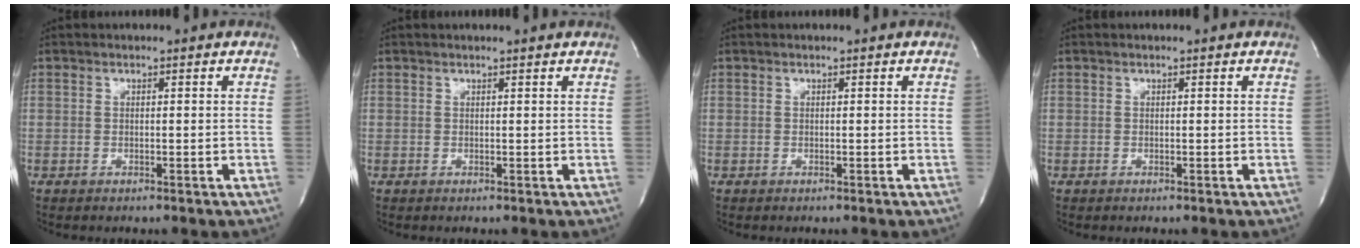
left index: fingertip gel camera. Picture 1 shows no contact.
{"total": 1.4, "force": [1.3, -0.3, 0.4], "torque": [-0.015, 0.002, 0.019]}
{"total": 0.0}
{"total": 0.0}